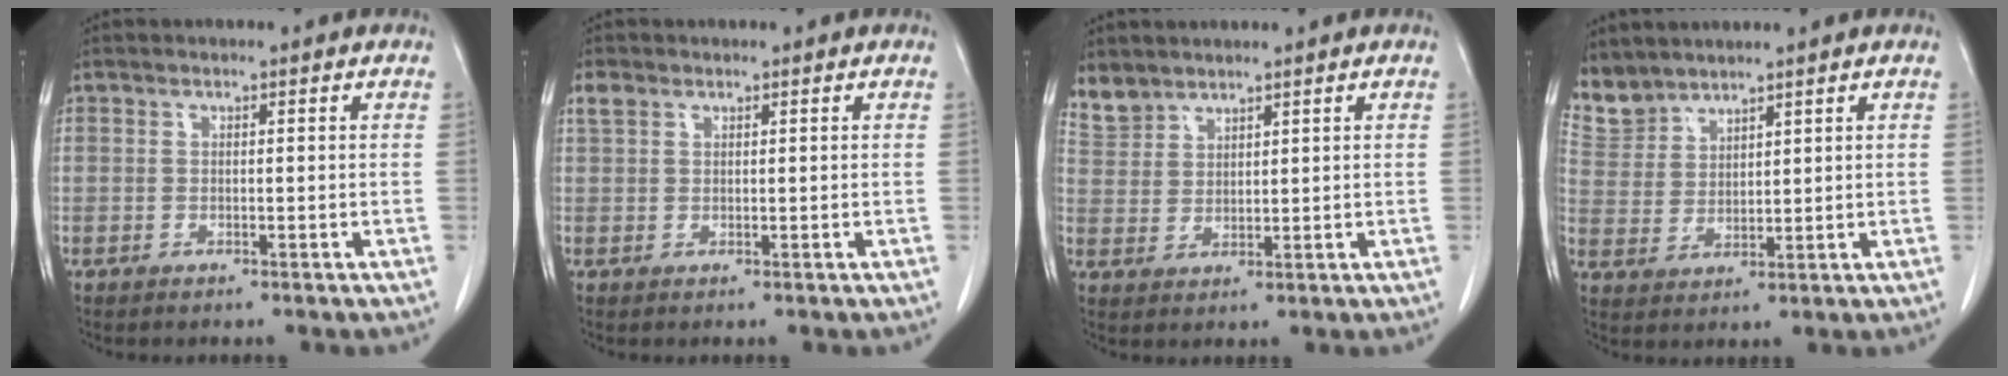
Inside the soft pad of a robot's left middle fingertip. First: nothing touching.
{"total": 1.7, "force": [1.1, 1.0, 0.7], "torque": [-0.017, 0.011, 0.024]}
{"total": 3.8, "force": [3.5, 1.5, -0.1], "torque": [0.001, 0.007, 0.077]}
{"total": 5.7, "force": [5.4, 1.8, -0.3], "torque": [-0.002, 0.003, 0.125]}